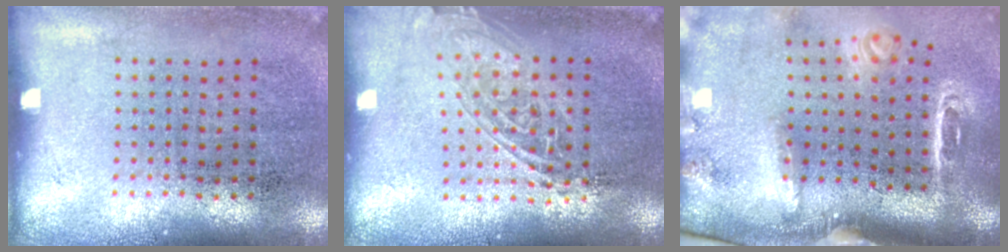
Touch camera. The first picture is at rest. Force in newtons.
{"total": 1.5, "press": 1.3, "slide": 0.9}
{"total": 3.2, "press": 2.2, "slide": 2.3}